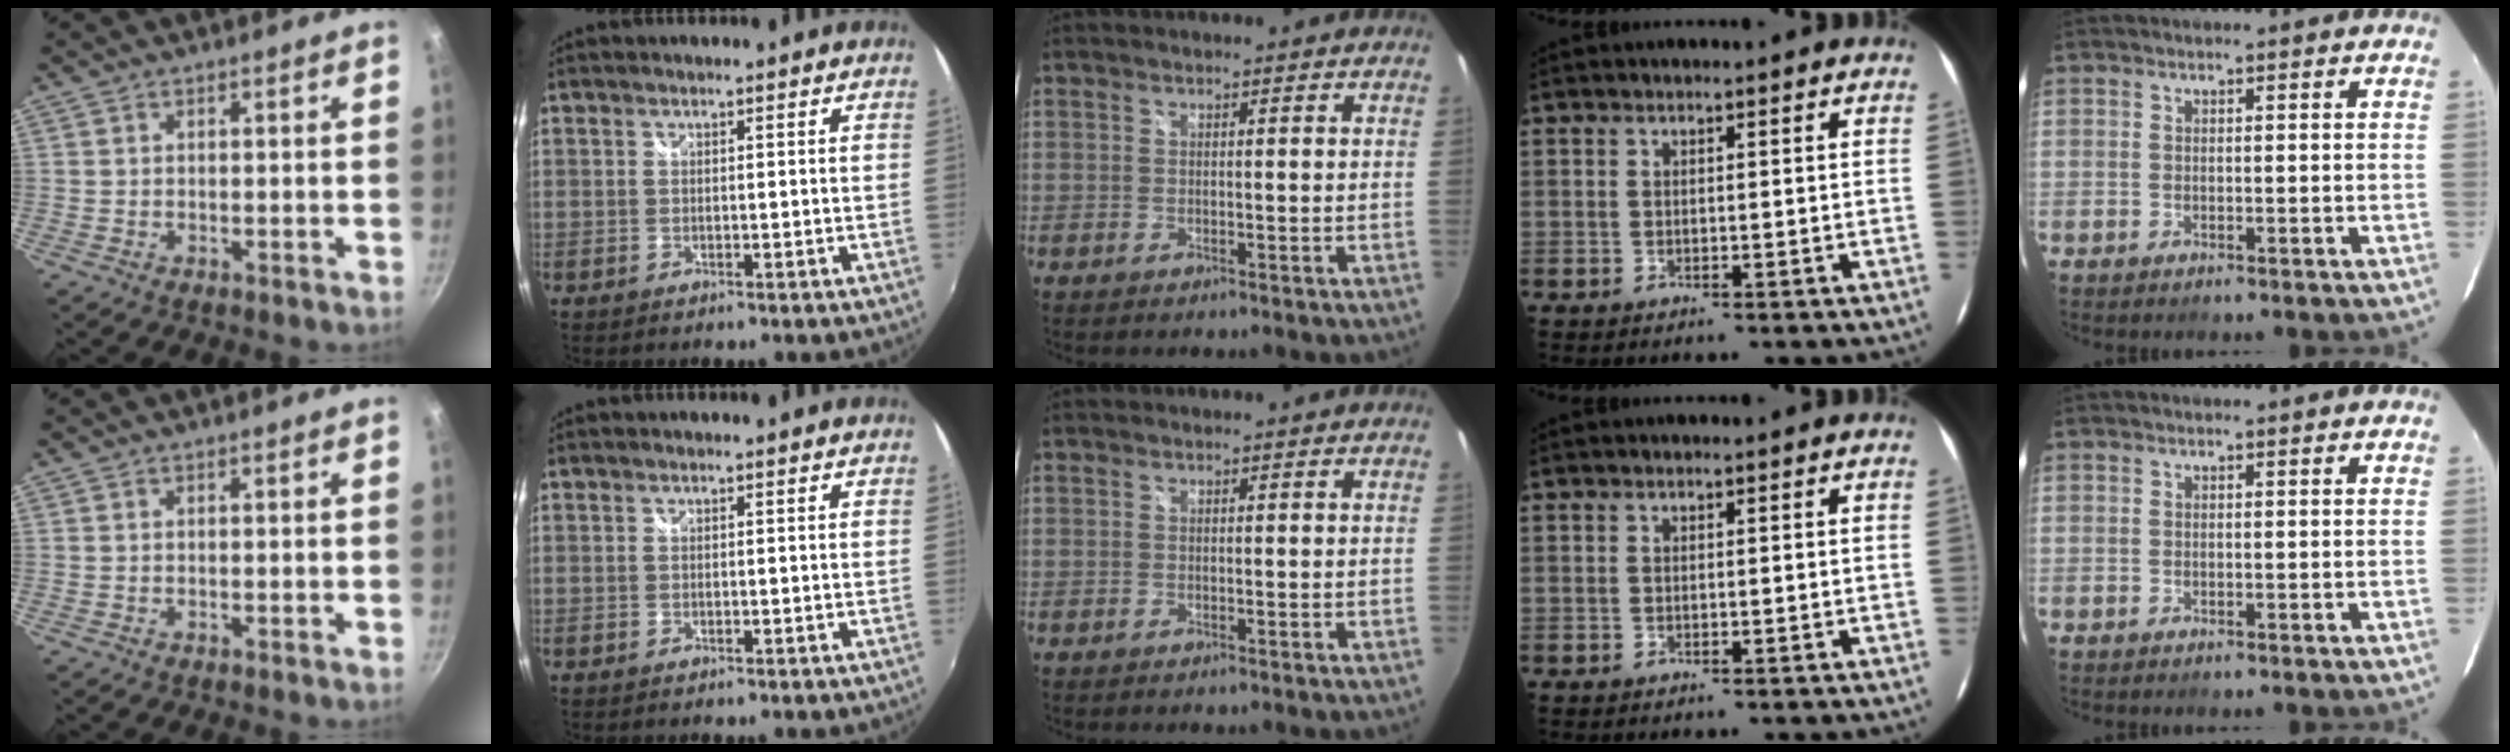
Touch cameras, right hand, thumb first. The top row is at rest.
{}